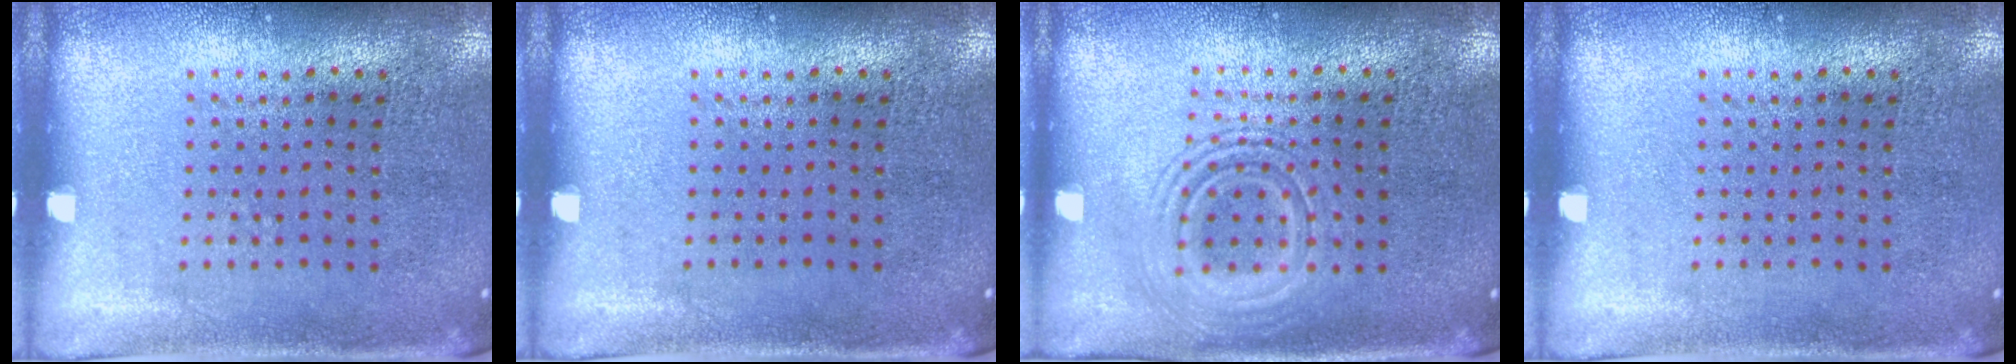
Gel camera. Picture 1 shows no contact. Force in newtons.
{"total": 0.0}
{"total": 1.9, "press": 1.9, "slide": 0.3}
{"total": 0.0}